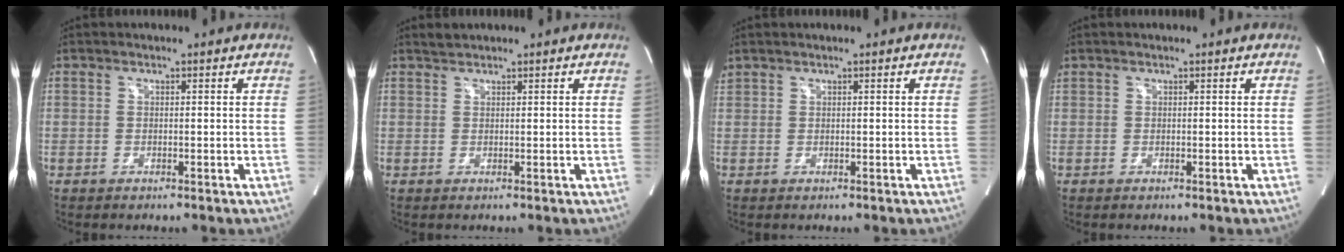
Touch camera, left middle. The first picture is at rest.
{"total": 1.0, "force": [1.0, 0.1, 0.0], "torque": [-0.011, 0.006, 0.024]}
{"total": 0.7, "force": [0.7, 0.2, 0.0], "torque": [-0.012, 0.014, 0.020]}
{"total": 0.0}